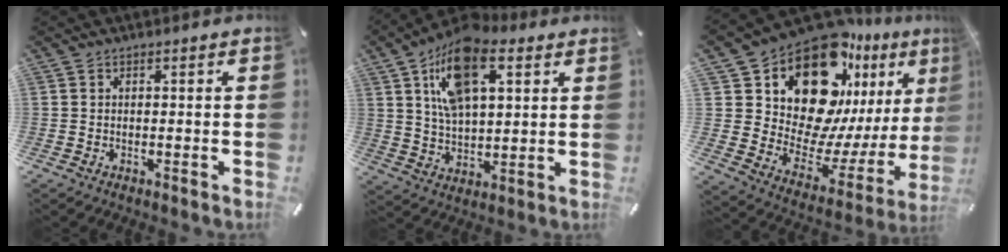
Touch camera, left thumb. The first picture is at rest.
{"total": 16.0, "force": [7.4, 8.4, 11.4], "torque": [-0.209, -0.009, 0.128]}
{"total": 20.0, "force": [13.9, 11.4, 8.9], "torque": [-0.120, -0.142, 0.248]}